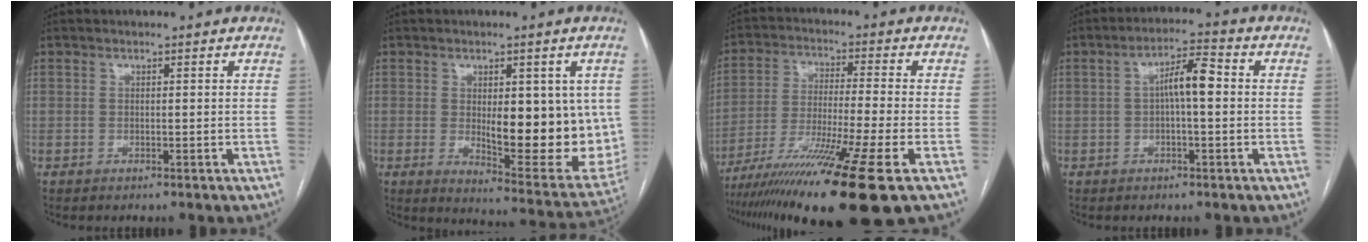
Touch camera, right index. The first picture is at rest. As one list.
[{"total": 15.4, "force": [0.3, 5.2, 14.5], "torque": [-0.172, -0.013, 0.018]}, {"total": 18.2, "force": [-11.8, -1.6, 13.7], "torque": [-0.223, -0.050, -0.203]}, {"total": 5.7, "force": [0.2, 1.1, 5.5], "torque": [-0.095, 0.020, 0.001]}]